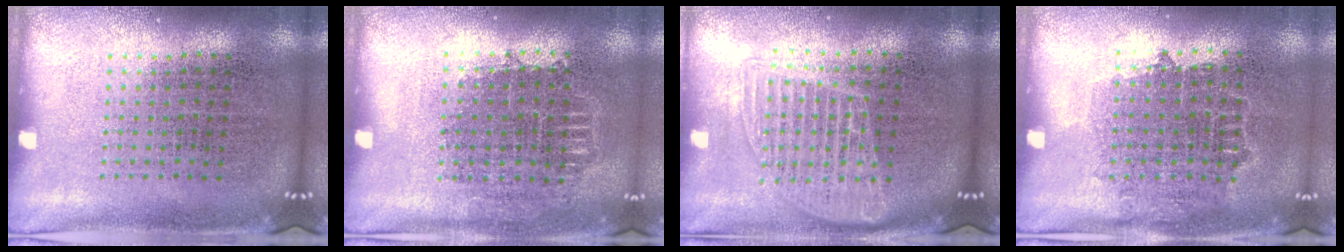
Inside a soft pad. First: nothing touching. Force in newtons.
{"total": 0.7, "press": 0.7, "slide": 0.4}
{"total": 1.5, "press": 1.3, "slide": 0.6}
{"total": 0.8, "press": 0.7, "slide": 0.3}